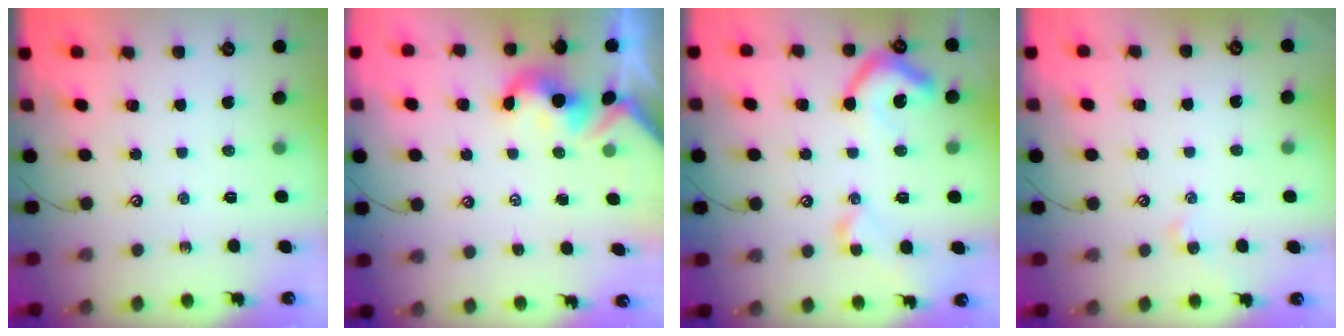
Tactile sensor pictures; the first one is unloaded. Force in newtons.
{"total": 1.8, "press": 1.7, "slide": 0.6}
{"total": 9.8, "press": 9.6, "slide": 1.5}
{"total": 0.6, "press": 0.5, "slide": 0.4}